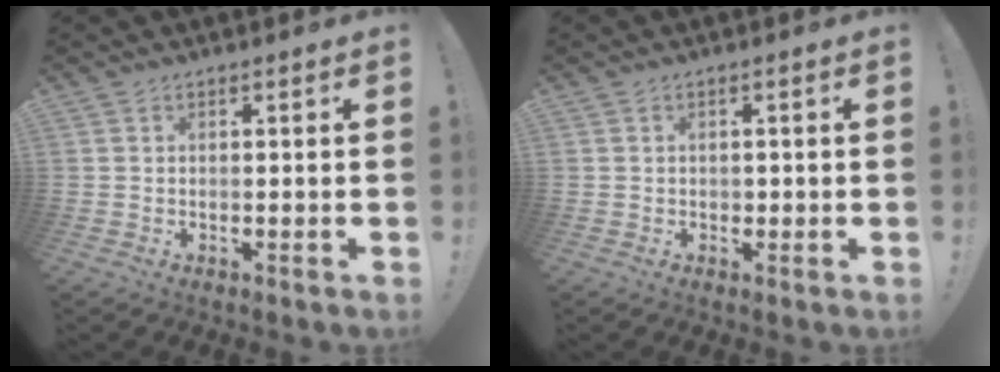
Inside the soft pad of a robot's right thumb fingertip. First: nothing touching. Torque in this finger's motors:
{"motor_torque": [0.17, -0.11, 0.00, -0.10, 0.00]}